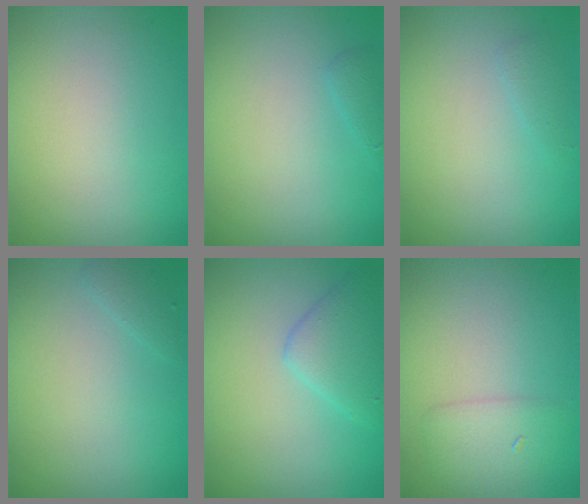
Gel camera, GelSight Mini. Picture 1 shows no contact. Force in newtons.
{"total": 0.8, "press": 0.8, "slide": 0.1}
{"total": 0.8, "press": 0.8, "slide": 0.1}
{"total": 0.8, "press": 0.8, "slide": 0.1}
{"total": 2.8, "press": 2.8, "slide": 0.2}
{"total": 2.1, "press": 2.1, "slide": 0.1}